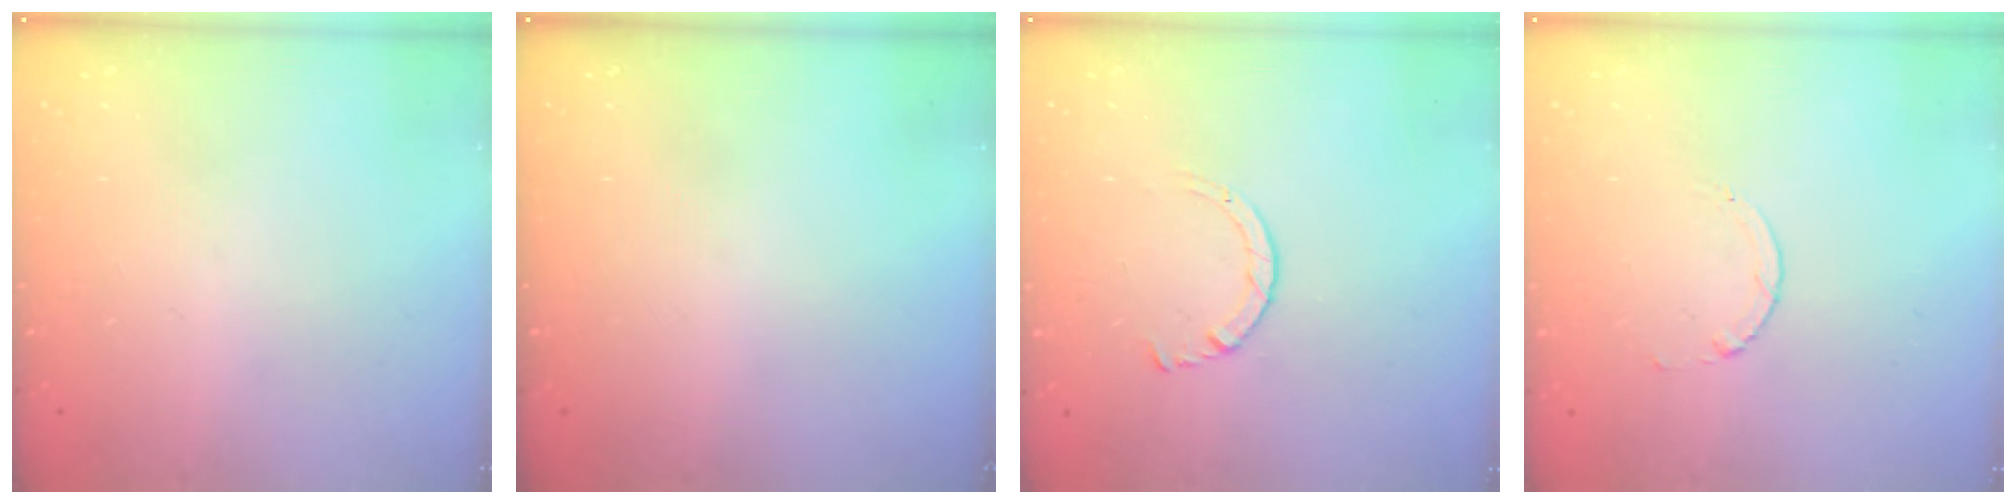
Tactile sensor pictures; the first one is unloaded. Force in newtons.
{"total": 0.0}
{"total": 2.9, "press": 2.8, "slide": 0.3}
{"total": 2.3, "press": 2.3, "slide": 0.3}